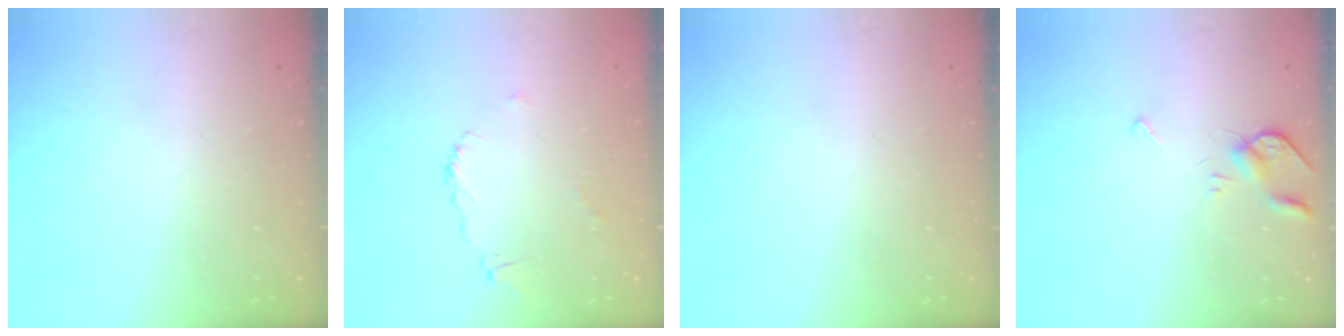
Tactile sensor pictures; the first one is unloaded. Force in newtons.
{"total": 4.6, "press": 4.6, "slide": 0.5}
{"total": 0.0}
{"total": 5.5, "press": 5.4, "slide": 0.7}